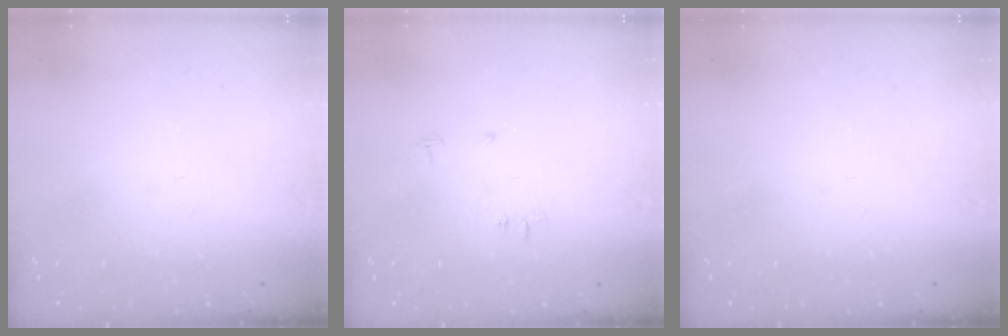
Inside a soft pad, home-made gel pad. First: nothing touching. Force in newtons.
{"total": 4.7, "press": 4.7, "slide": 0.7}
{"total": 0.0}